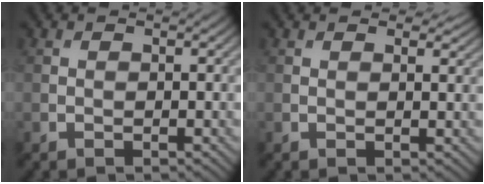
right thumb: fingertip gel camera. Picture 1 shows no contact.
{"total": 2.9, "force": [2.1, 1.2, 1.6], "torque": [-0.032, 0.000, 0.030]}